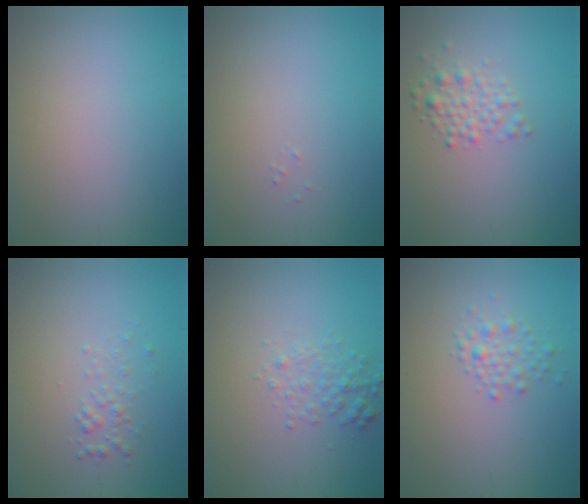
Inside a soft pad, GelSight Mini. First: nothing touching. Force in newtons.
{"total": 0.0}
{"total": 2.1, "press": 2.1, "slide": 0.0}
{"total": 1.1, "press": 1.1, "slide": 0.1}
{"total": 1.8, "press": 1.8, "slide": 0.1}
{"total": 1.7, "press": 1.7, "slide": 0.0}